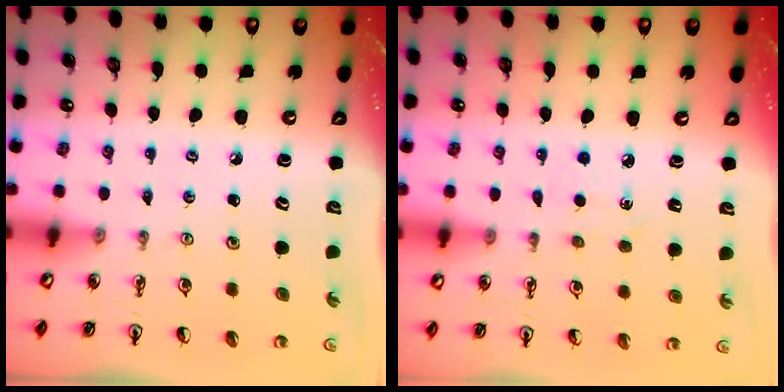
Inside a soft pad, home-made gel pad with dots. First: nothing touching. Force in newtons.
{"total": 3.8, "press": 3.8, "slide": 0.4}